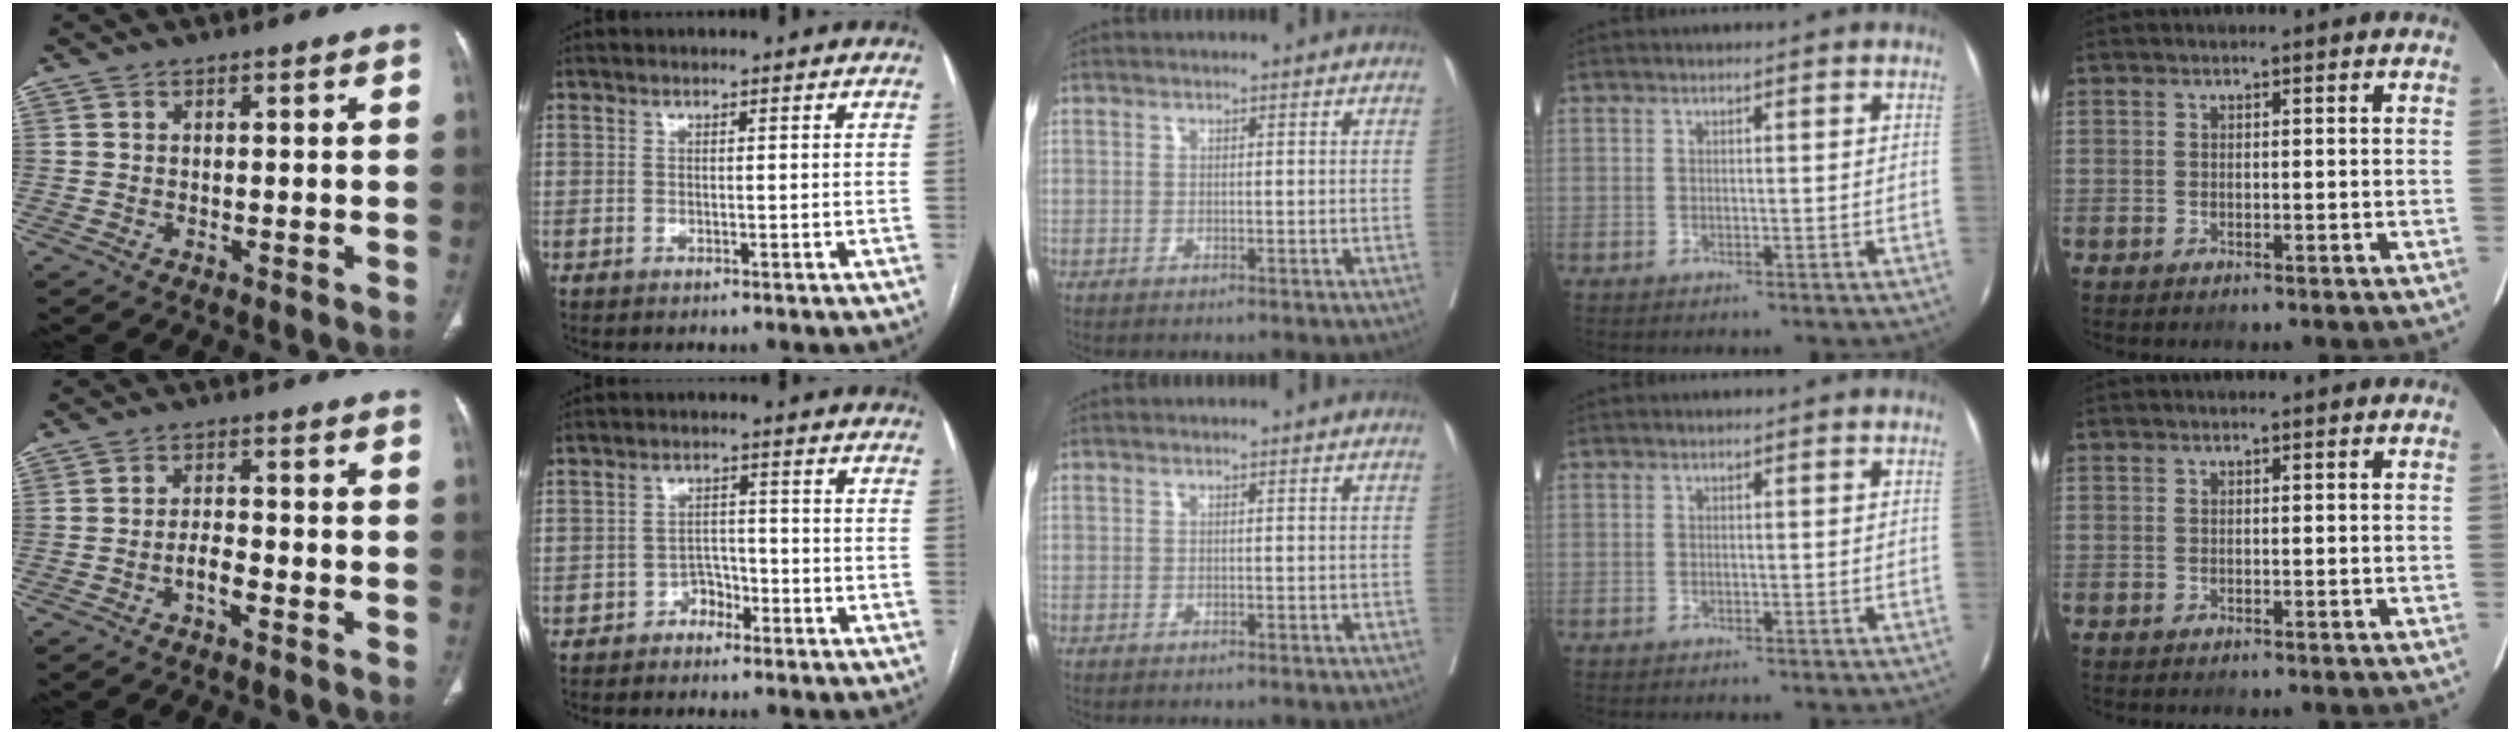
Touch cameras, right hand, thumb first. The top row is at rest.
{"thumb": {"total": 3.1, "force": [-1.6, 1.2, 2.3], "torque": [-0.041, 0.016, -0.032]}, "index": {"total": 2.9, "force": [-2.1, 1.9, 0.8], "torque": [-0.006, 0.011, -0.035]}}